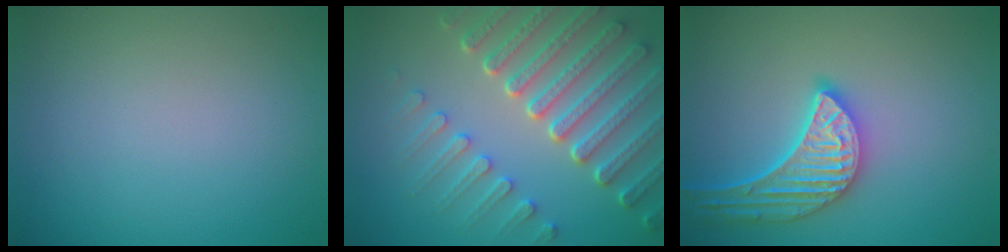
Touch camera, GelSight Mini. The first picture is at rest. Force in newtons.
{"total": 7.8, "press": 6.0, "slide": 5.0}
{"total": 5.3, "press": 4.7, "slide": 2.5}